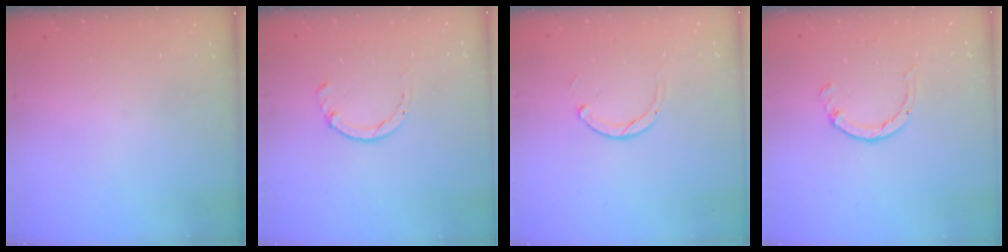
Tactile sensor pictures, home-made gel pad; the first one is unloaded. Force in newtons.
{"total": 1.7, "press": 1.7, "slide": 0.3}
{"total": 2.3, "press": 2.3, "slide": 0.3}
{"total": 2.6, "press": 2.6, "slide": 0.4}